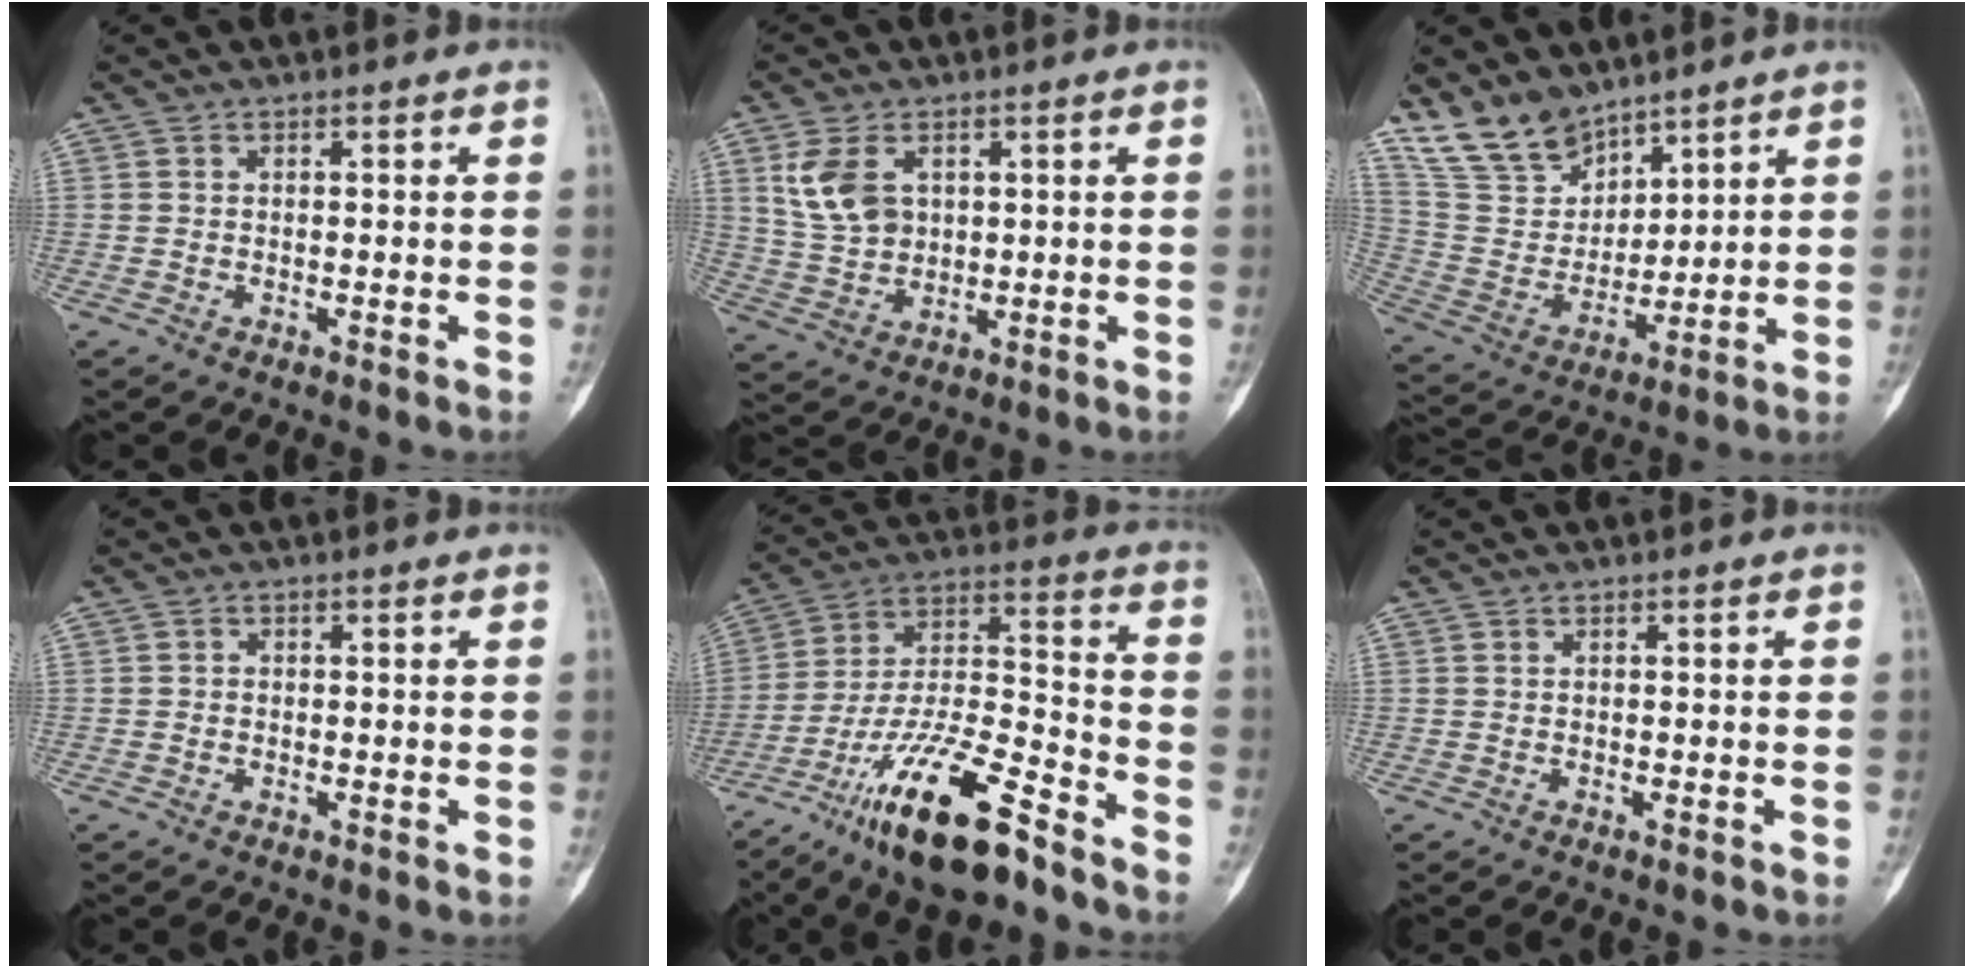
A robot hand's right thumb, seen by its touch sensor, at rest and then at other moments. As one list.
[{"total": 8.4, "force": [3.0, 5.7, 5.5], "torque": [-0.098, -0.005, 0.070]}, {"total": 12.5, "force": [10.1, 6.4, 3.8], "torque": [-0.055, -0.057, 0.215]}, {"total": 0.7, "force": [-0.4, 0.6, 0.1], "torque": [0.009, 0.004, -0.012]}, {"total": 20.5, "force": [-13.8, 5.4, 14.2], "torque": [-0.276, 0.075, -0.245]}, {"total": 0.5, "force": [-0.3, 0.1, 0.4], "torque": [-0.011, 0.001, -0.002]}]